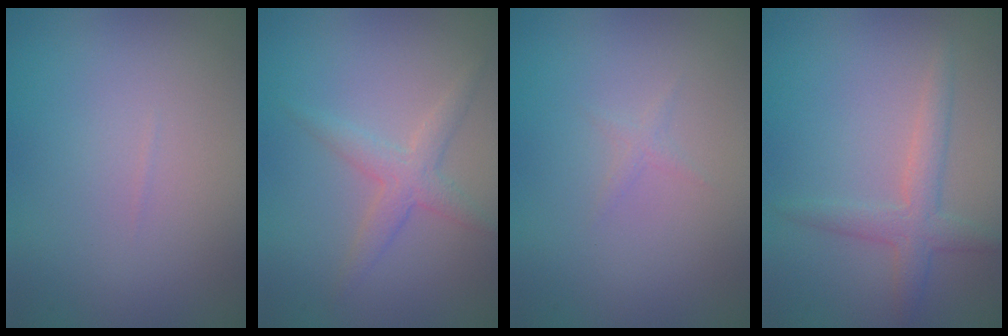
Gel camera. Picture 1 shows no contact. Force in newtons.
{"total": 2.3, "press": 2.3, "slide": 0.1}
{"total": 0.6, "press": 0.6, "slide": 0.0}
{"total": 2.5, "press": 2.5, "slide": 0.1}